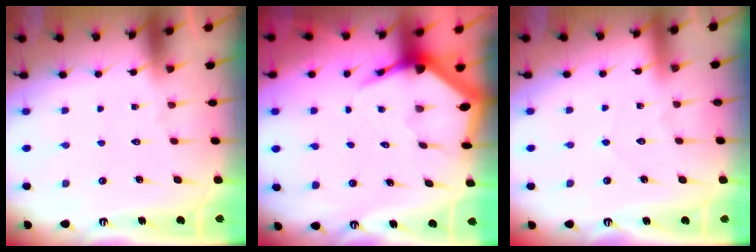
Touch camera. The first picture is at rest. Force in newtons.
{"total": 4.4, "press": 4.4, "slide": 0.5}
{"total": 3.5, "press": 3.5, "slide": 0.5}